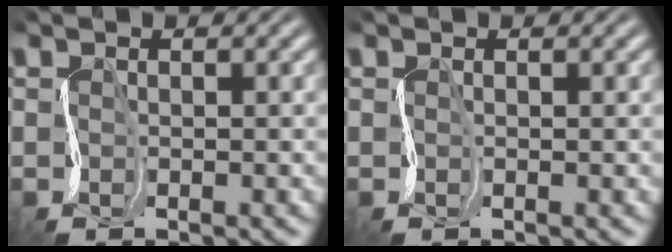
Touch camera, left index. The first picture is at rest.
{"total": 0.0}